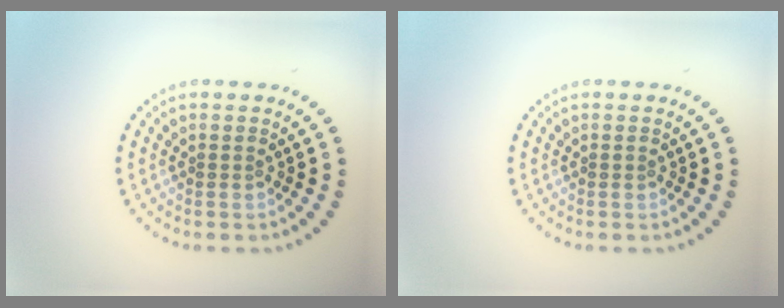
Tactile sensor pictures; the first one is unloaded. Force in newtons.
{"total": 0.0}